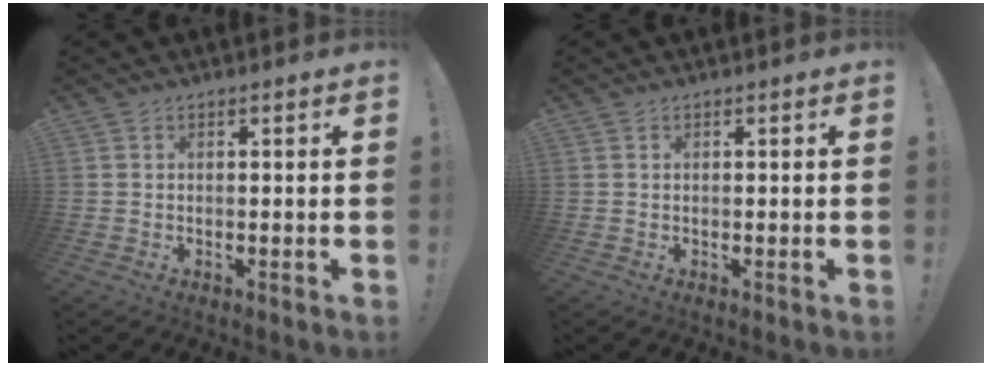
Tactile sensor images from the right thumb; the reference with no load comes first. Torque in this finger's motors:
{"motor_torque": [-0.04, 0.19, 0.01, -0.11, 0.00]}